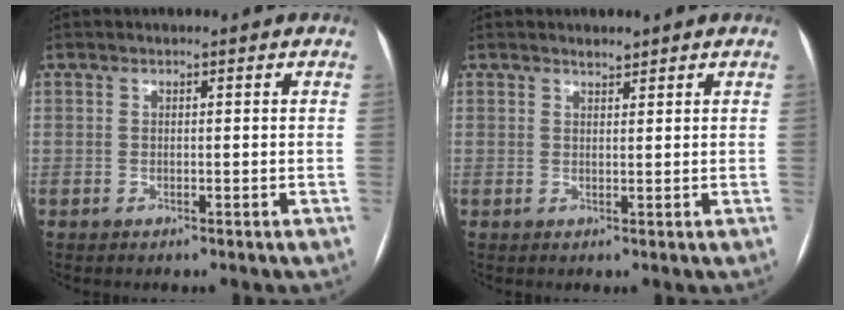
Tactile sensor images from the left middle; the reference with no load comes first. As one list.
[{"total": 1.1, "force": [1.0, 0.3, 0.3], "torque": [-0.012, -0.001, 0.019]}]